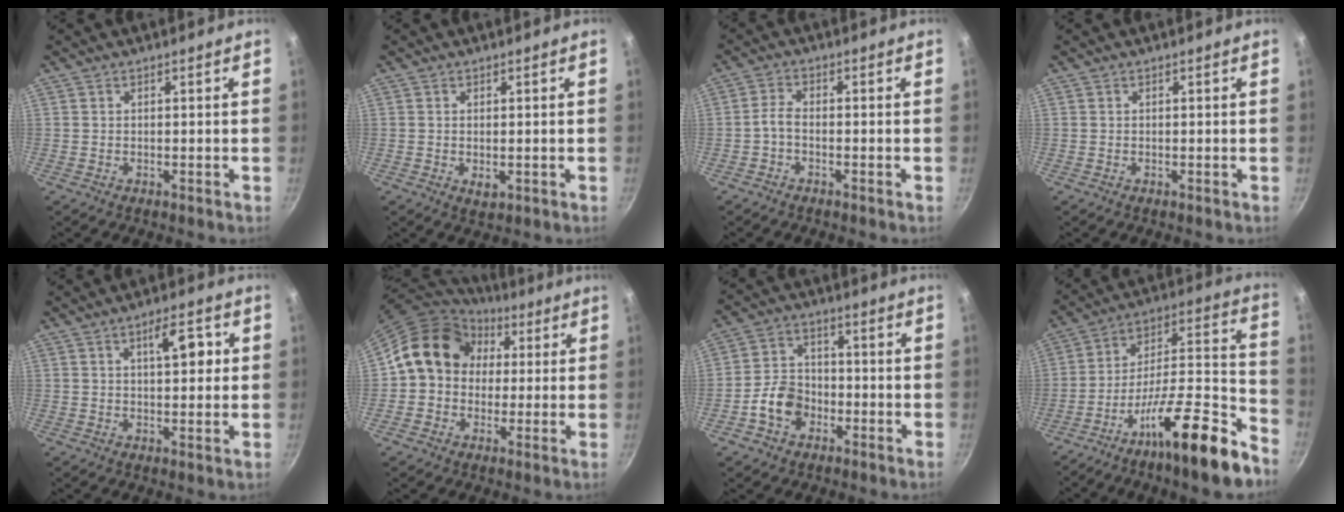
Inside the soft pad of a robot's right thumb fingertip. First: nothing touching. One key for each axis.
{"total": 2.1, "fx": -0.2, "fy": 1.2, "fz": 1.7, "tx": -0.027, "ty": -0.006, "tz": -0.001}
{"total": 2.4, "fx": -1.3, "fy": 1.0, "fz": 1.8, "tx": -0.045, "ty": 0.016, "tz": -0.033}
{"total": 0.0}
{"total": 6.8, "fx": 1.7, "fy": 2.9, "fz": 5.9, "tx": -0.068, "ty": -0.001, "tz": 0.021}
{"total": 16.9, "fx": 2.9, "fy": 14.2, "fz": 8.8, "tx": -0.122, "ty": 0.032, "tz": 0.035}
{"total": 8.0, "fx": -3.2, "fy": 6.1, "fz": 4.1, "tx": -0.051, "ty": 0.034, "tz": -0.066}
{"total": 22.3, "fx": -14.0, "fy": 4.9, "fz": 16.7, "tx": -0.215, "ty": 0.103, "tz": -0.239}